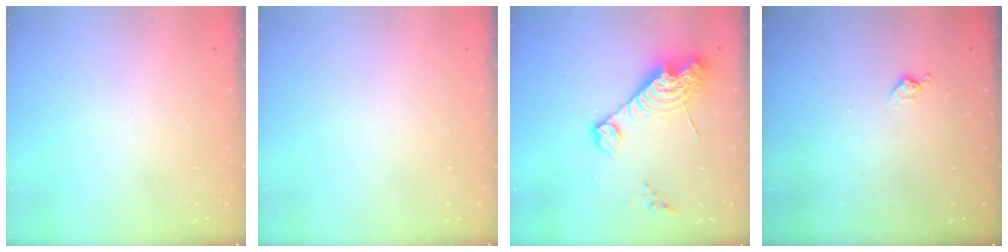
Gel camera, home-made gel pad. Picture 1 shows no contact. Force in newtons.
{"total": 0.0}
{"total": 14.5, "press": 14.5, "slide": 1.1}
{"total": 5.1, "press": 5.0, "slide": 0.7}